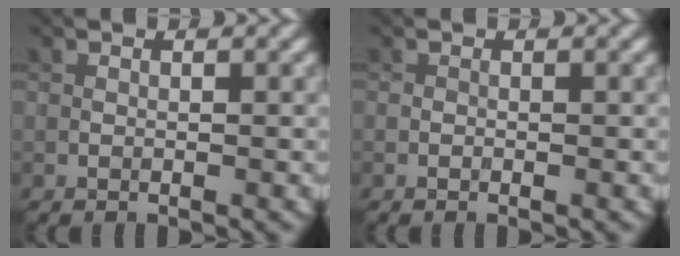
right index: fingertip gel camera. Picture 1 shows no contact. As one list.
[{"total": 0.0}]